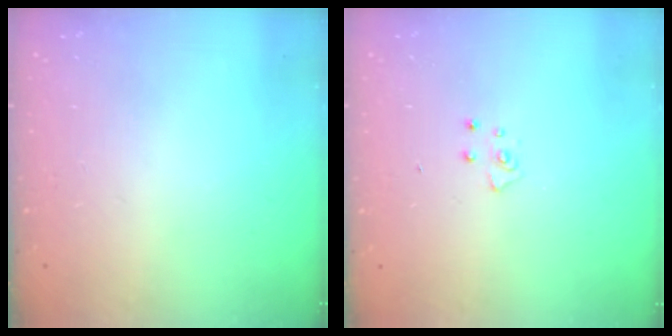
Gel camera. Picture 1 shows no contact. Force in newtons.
{"total": 4.4, "press": 4.4, "slide": 0.3}